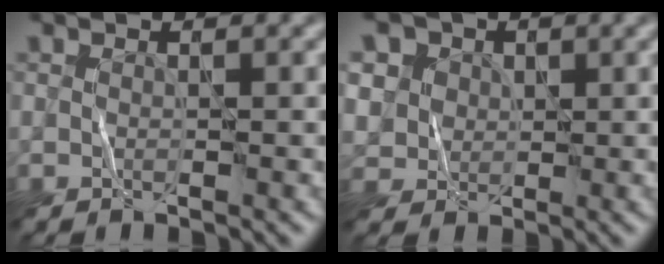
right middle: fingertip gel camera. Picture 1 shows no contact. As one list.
[{"total": 4.4, "force": [2.3, 3.8, 0.6], "torque": [-0.053, 0.019, 0.046]}]